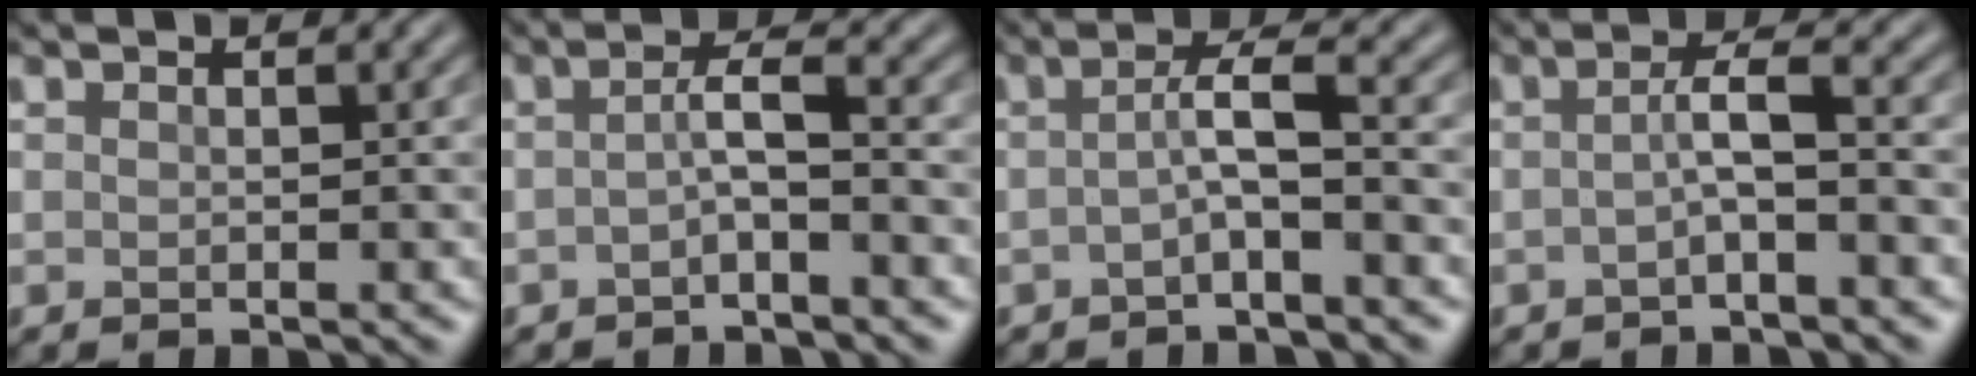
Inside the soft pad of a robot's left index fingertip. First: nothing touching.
{"total": 2.2, "force": [-0.8, 0.3, 2.0], "torque": [-0.038, 0.008, -0.021]}
{"total": 2.7, "force": [-0.7, 0.2, 2.6], "torque": [-0.048, 0.009, -0.020]}
{"total": 2.4, "force": [-0.7, 0.2, 2.3], "torque": [-0.045, 0.005, -0.018]}